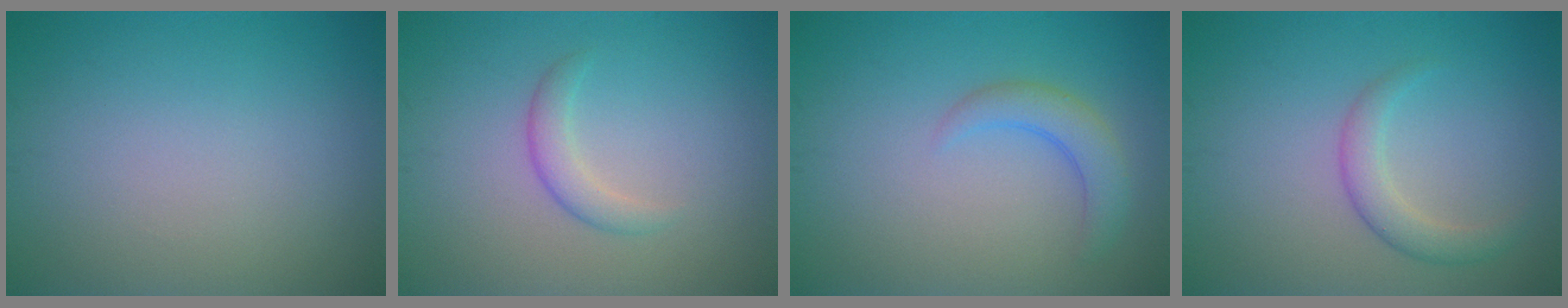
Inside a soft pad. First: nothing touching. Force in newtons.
{"total": 1.8, "press": 1.8, "slide": 0.1}
{"total": 2.6, "press": 2.5, "slide": 0.3}
{"total": 2.3, "press": 2.3, "slide": 0.1}